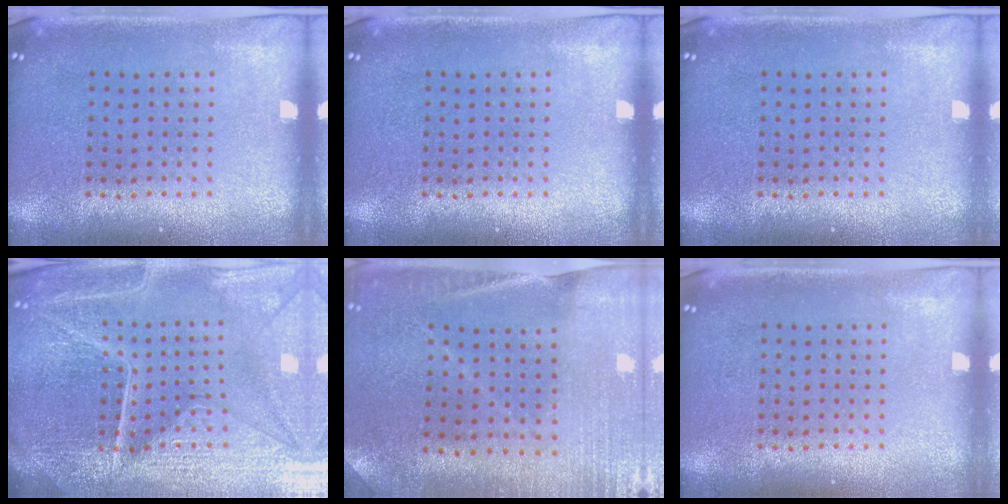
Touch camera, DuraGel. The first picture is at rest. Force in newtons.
{"total": 0.0}
{"total": 0.0}
{"total": 6.1, "press": 5.4, "slide": 2.7}
{"total": 0.8, "press": 0.8, "slide": 0.1}
{"total": 0.0}